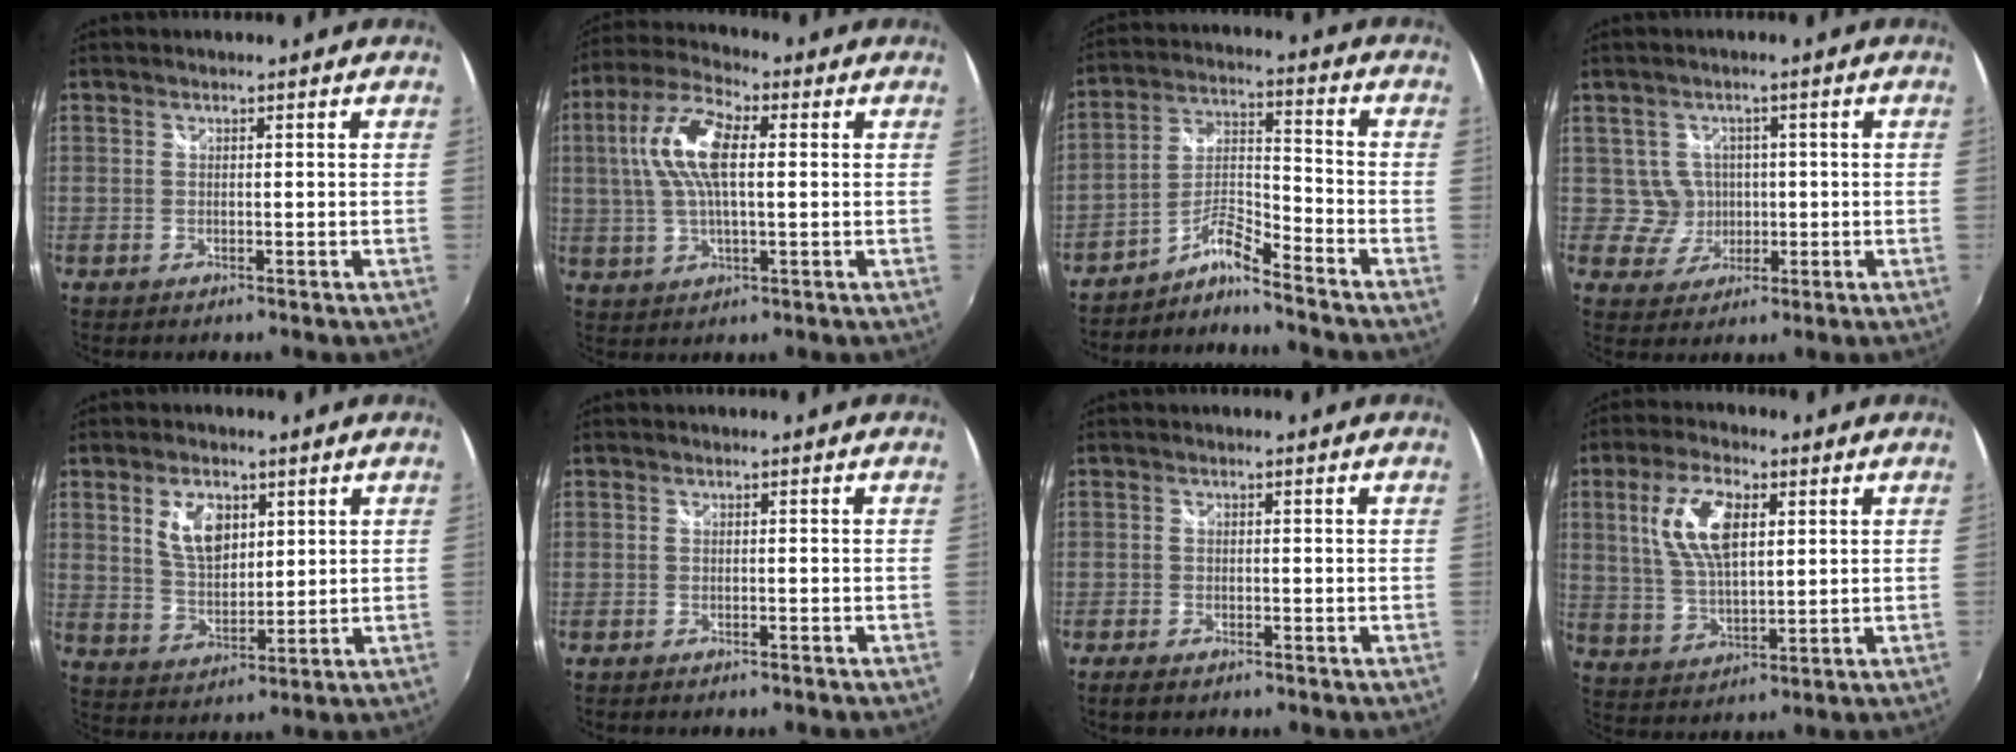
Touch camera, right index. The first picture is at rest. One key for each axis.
{"total": 11.6, "fx": 1.9, "fy": 4.4, "fz": 10.5, "tx": -0.216, "ty": 0.019, "tz": 0.032}
{"total": 6.4, "fx": -5.8, "fy": -0.9, "fz": 2.4, "tx": -0.054, "ty": 0.023, "tz": -0.120}
{"total": 4.4, "fx": 0.1, "fy": 4.4, "fz": 0.3, "tx": -0.012, "ty": 0.015, "tz": 0.010}
{"total": 7.9, "fx": 3.2, "fy": 4.5, "fz": 5.6, "tx": -0.105, "ty": 0.007, "tz": 0.063}
{"total": 1.6, "fx": -1.4, "fy": 0.3, "fz": 0.5, "tx": -0.018, "ty": -0.006, "tz": -0.024}
{"total": 2.7, "fx": -2.1, "fy": 1.0, "fz": 1.4, "tx": -0.034, "ty": -0.010, "tz": -0.039}
{"total": 11.0, "fx": 3.4, "fy": 5.1, "fz": 9.2, "tx": -0.184, "ty": 0.011, "tz": 0.071}